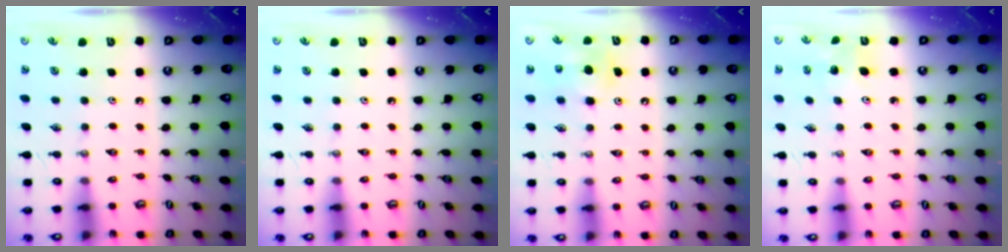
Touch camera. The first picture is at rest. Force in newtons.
{"total": 0.0}
{"total": 6.1, "press": 6.0, "slide": 1.1}
{"total": 5.4, "press": 5.2, "slide": 1.4}